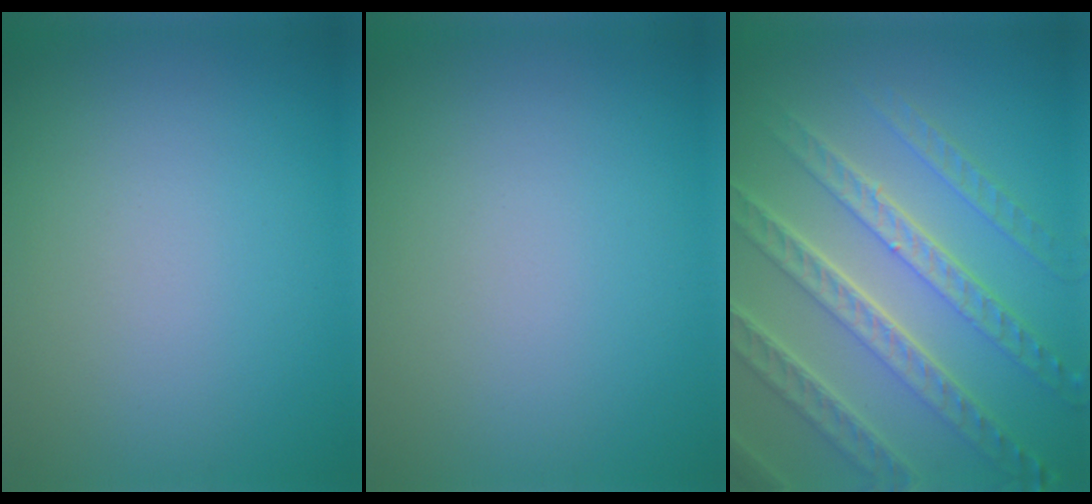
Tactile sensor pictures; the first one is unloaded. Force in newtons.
{"total": 0.0}
{"total": 7.7, "press": 5.6, "slide": 5.3}